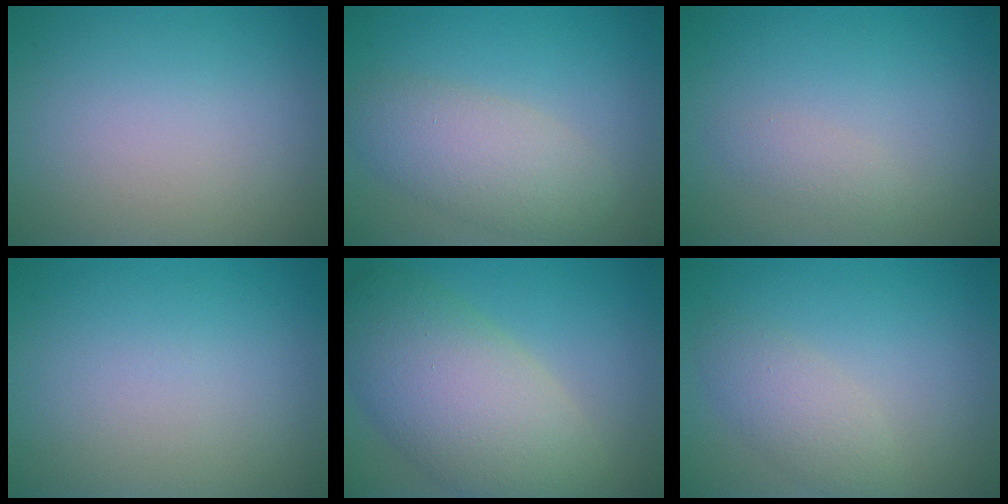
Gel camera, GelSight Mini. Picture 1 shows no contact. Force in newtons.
{"total": 4.6, "press": 4.6, "slide": 0.0}
{"total": 1.2, "press": 1.2, "slide": 0.0}
{"total": 0.0}
{"total": 9.7, "press": 9.7, "slide": 0.6}
{"total": 2.7, "press": 2.7, "slide": 0.1}